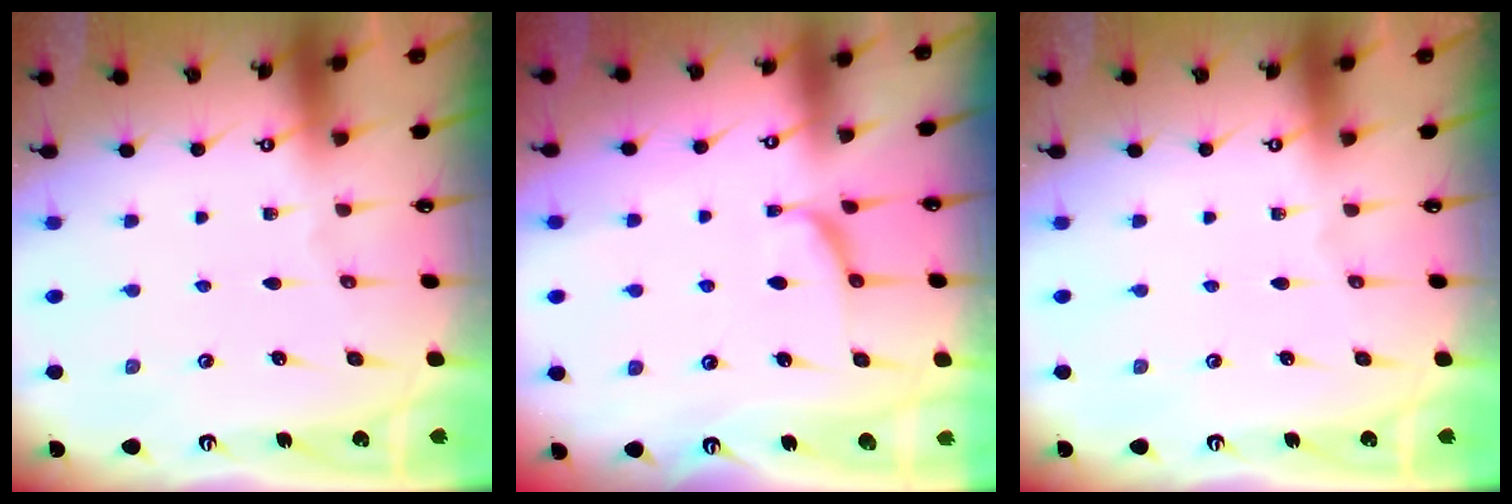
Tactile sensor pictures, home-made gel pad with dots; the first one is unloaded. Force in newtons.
{"total": 2.4, "press": 2.2, "slide": 0.9}
{"total": 0.0}